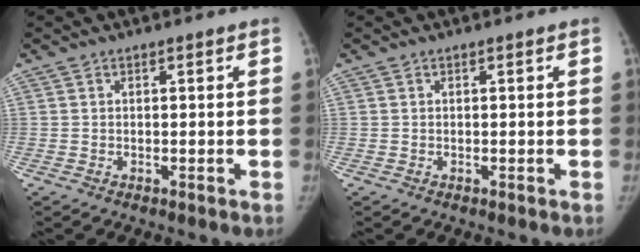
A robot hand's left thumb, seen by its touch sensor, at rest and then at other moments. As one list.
[{"total": 0.0}]